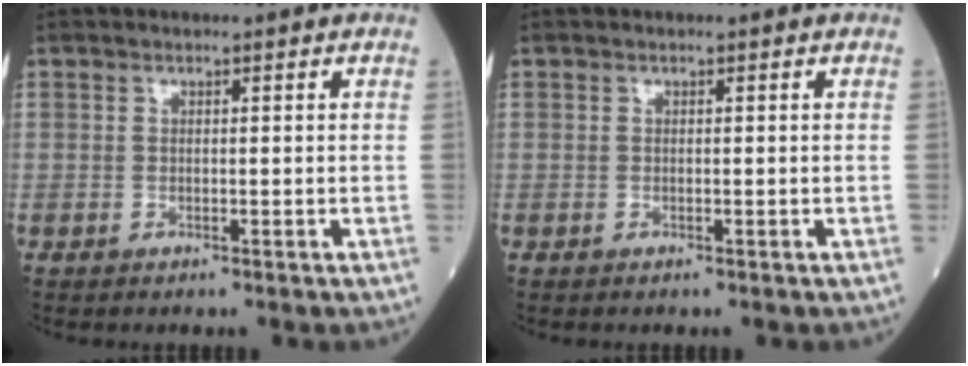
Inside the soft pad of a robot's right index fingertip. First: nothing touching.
{"total": 0.0}